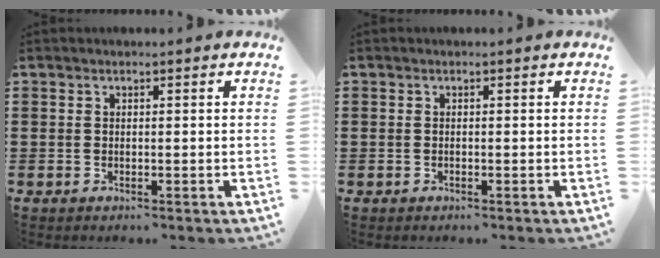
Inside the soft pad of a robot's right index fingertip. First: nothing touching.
{"total": 0.0}